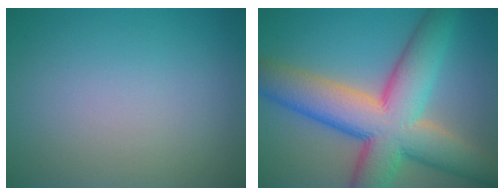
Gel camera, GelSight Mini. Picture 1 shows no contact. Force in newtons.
{"total": 12.3, "press": 12.3, "slide": 0.6}